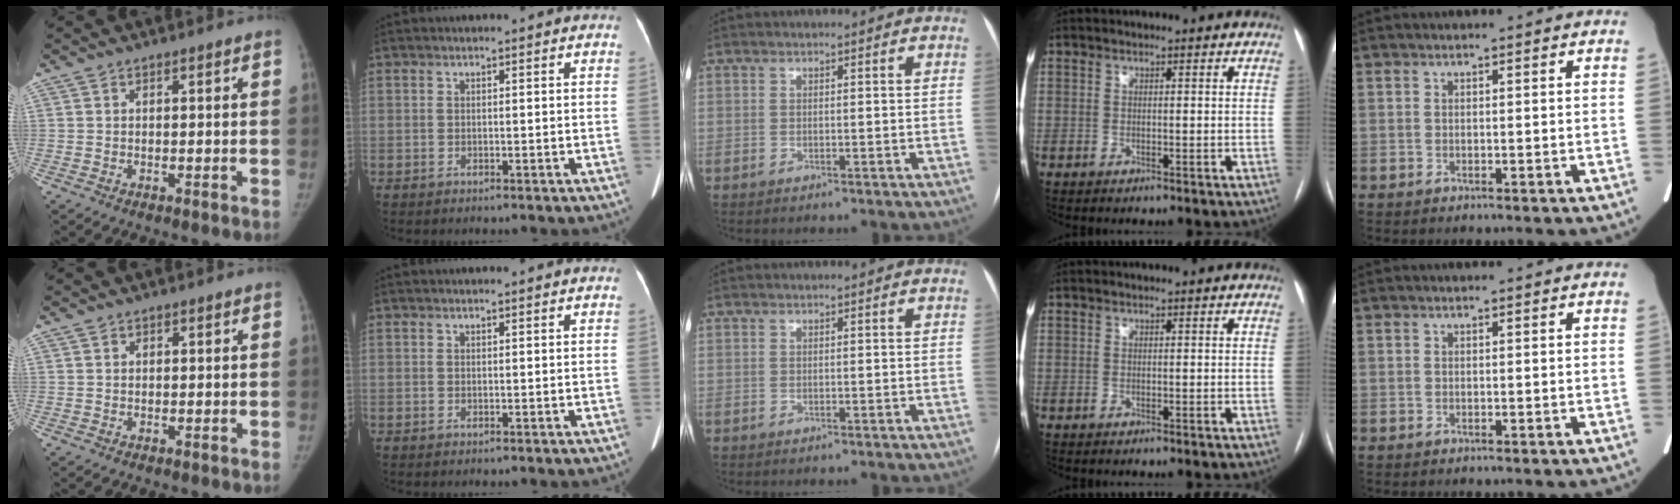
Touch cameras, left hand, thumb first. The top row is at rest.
{"thumb": {"total": 1.1, "force": [0.3, 0.9, 0.5], "torque": [-0.002, 0.001, 0.005]}, "index": {"total": 2.1, "force": [1.9, 0.0, 0.8], "torque": [-0.009, 0.005, 0.023]}}